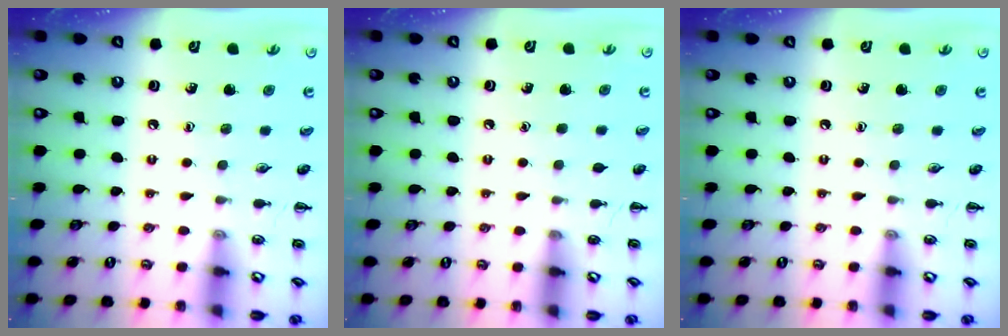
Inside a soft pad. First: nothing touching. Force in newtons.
{"total": 0.0}
{"total": 0.0}